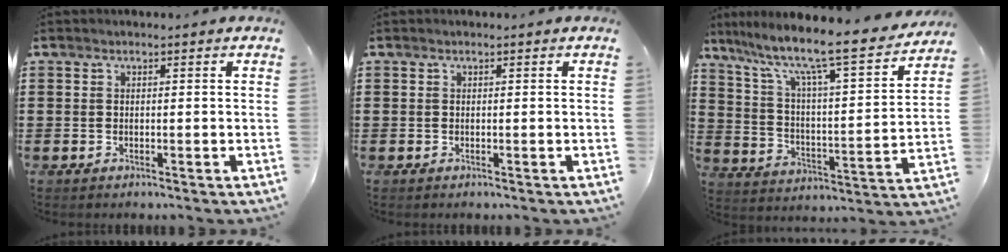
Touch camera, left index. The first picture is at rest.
{"total": 0.0}
{"total": 9.8, "force": [7.9, 0.6, 5.8], "torque": [-0.135, -0.064, 0.121]}